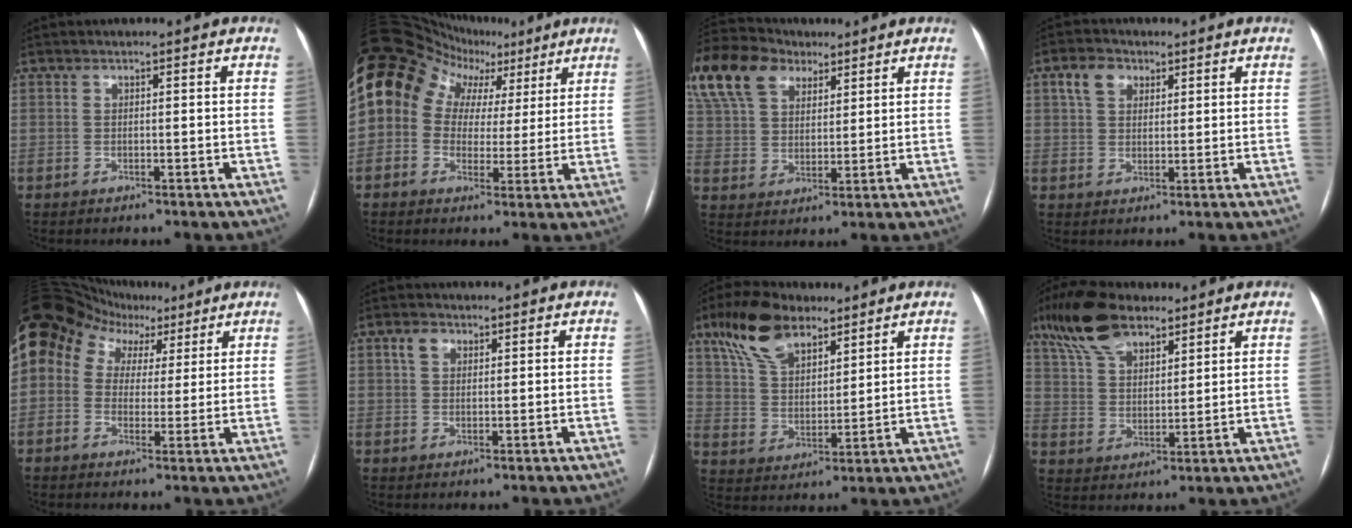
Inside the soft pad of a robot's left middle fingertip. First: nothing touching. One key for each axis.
{"total": 14.3, "fx": 4.5, "fy": 11.3, "fz": 7.5, "tx": -0.144, "ty": 0.077, "tz": 0.082}
{"total": 23.0, "fx": 14.3, "fy": 14.1, "fz": 11.2, "tx": -0.317, "ty": 0.085, "tz": 0.264}
{"total": 4.5, "fx": 2.2, "fy": 3.1, "fz": 2.4, "tx": -0.051, "ty": 0.018, "tz": 0.044}
{"total": 12.9, "fx": 5.5, "fy": 9.6, "fz": 6.6, "tx": -0.139, "ty": 0.074, "tz": 0.103}
{"total": 2.6, "fx": 1.3, "fy": 1.8, "fz": 1.4, "tx": -0.033, "ty": 0.012, "tz": 0.025}
{"total": 12.2, "fx": 8.1, "fy": 5.6, "fz": 7.2, "tx": -0.143, "ty": 0.027, "tz": 0.153}
{"total": 12.9, "fx": 9.1, "fy": 5.6, "fz": 7.2, "tx": -0.150, "ty": 0.032, "tz": 0.172}